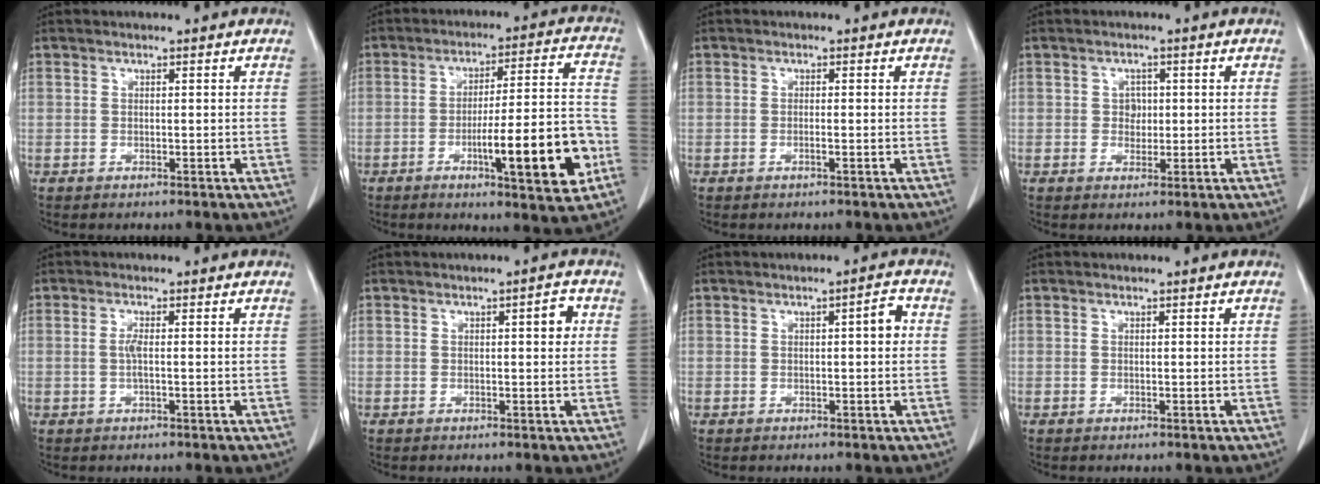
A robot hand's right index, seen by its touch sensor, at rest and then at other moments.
{"total": 15.8, "force": [-5.5, 1.8, 14.7], "torque": [-0.212, 0.005, -0.076]}
{"total": 0.7, "force": [-0.3, -0.1, 0.6], "torque": [-0.011, 0.001, -0.005]}
{"total": 2.1, "force": [0.2, 1.7, 1.1], "torque": [-0.011, 0.003, 0.004]}
{"total": 1.7, "force": [0.0, 0.1, 1.7], "torque": [-0.037, 0.001, -0.001]}
{"total": 2.3, "force": [0.6, 0.5, 2.2], "torque": [-0.029, 0.004, 0.007]}
{"total": 2.5, "force": [0.4, 0.4, 2.4], "torque": [-0.034, 0.006, 0.005]}
{"total": 0.0}